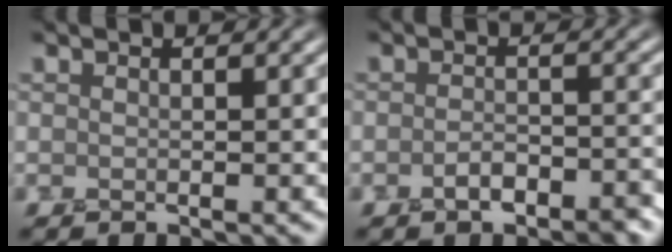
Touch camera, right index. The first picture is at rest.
{"total": 2.7, "force": [-1.8, 1.2, 1.6], "torque": [-0.024, 0.009, -0.031]}